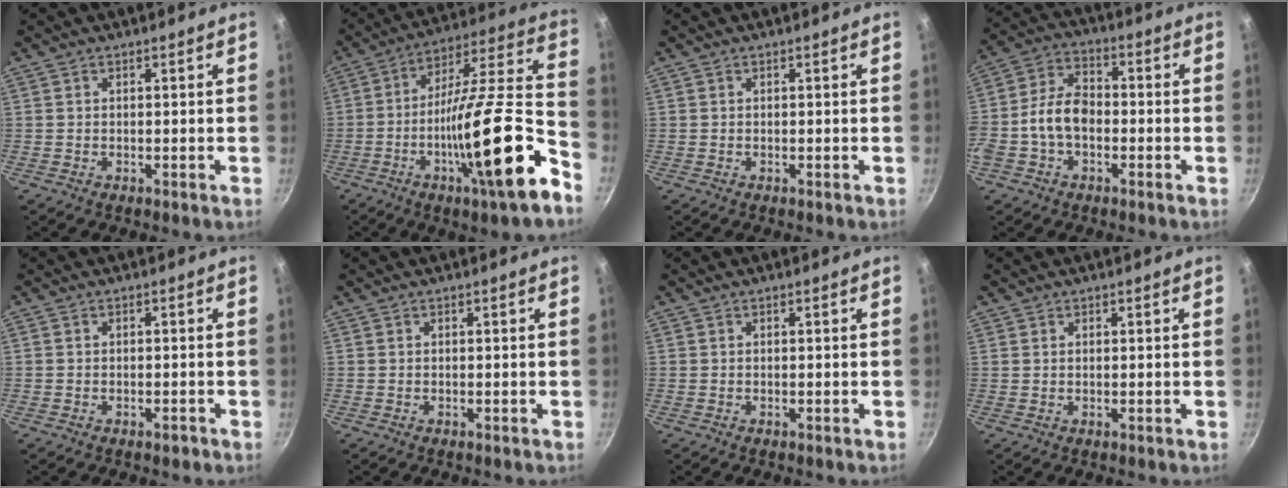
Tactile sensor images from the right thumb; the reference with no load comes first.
{"total": 24.7, "force": [-10.4, 4.0, 22.1], "torque": [-0.301, 0.054, -0.182]}
{"total": 0.0}
{"total": 9.5, "force": [-2.0, 6.3, 6.8], "torque": [-0.115, 0.036, -0.051]}
{"total": 1.2, "force": [-0.8, 0.5, 0.7], "torque": [-0.011, 0.009, -0.010]}
{"total": 0.0}
{"total": 0.0}
{"total": 0.7, "force": [0.5, 0.6, -0.1], "torque": [0.007, -0.002, 0.007]}